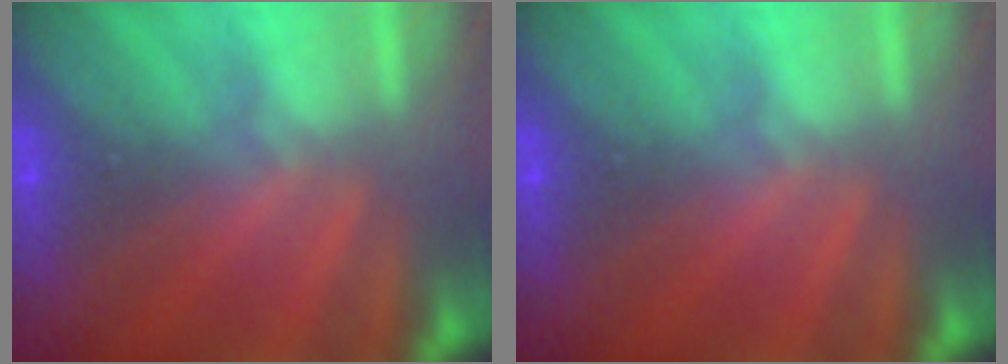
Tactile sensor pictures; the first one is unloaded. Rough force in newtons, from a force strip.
{"total": 0.0}